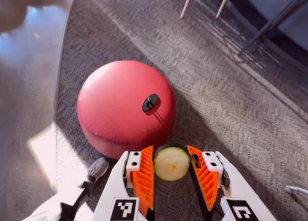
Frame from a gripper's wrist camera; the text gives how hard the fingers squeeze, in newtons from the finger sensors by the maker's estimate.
{"total": 10.0, "left": 10.2, "right": 9.8}